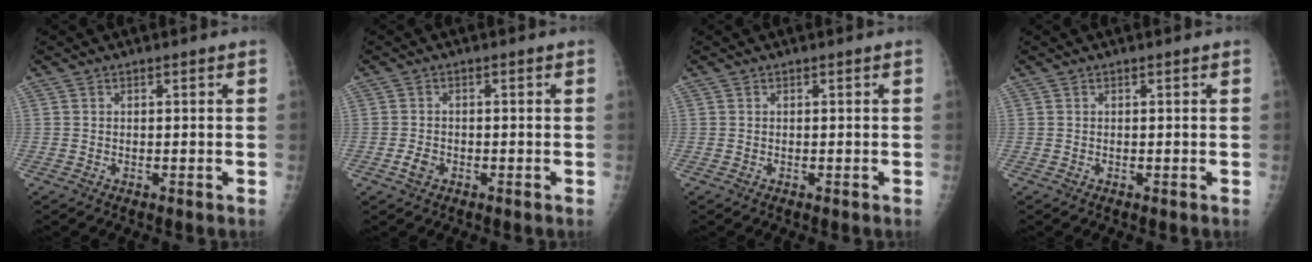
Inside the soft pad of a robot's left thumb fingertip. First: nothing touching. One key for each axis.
{"total": 2.1, "fx": -1.0, "fy": 1.5, "fz": 1.2, "tx": -0.020, "ty": 0.002, "tz": -0.019}
{"total": 0.0}
{"total": 0.0}